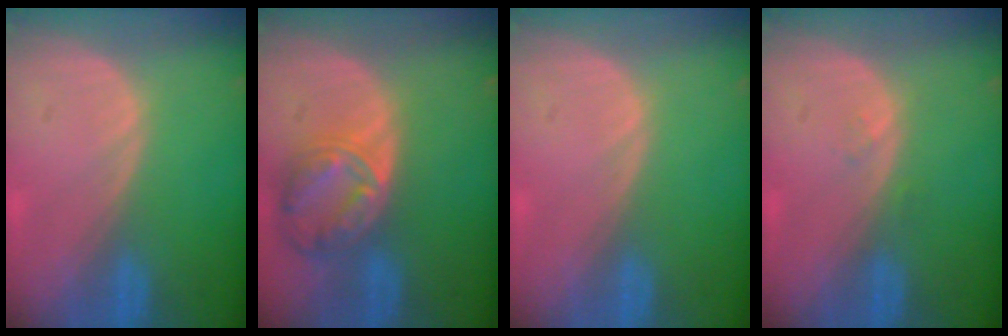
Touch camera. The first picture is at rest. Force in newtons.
{"total": 8.2, "press": 7.0, "slide": 4.2}
{"total": 0.0}
{"total": 0.7, "press": 0.7, "slide": 0.1}